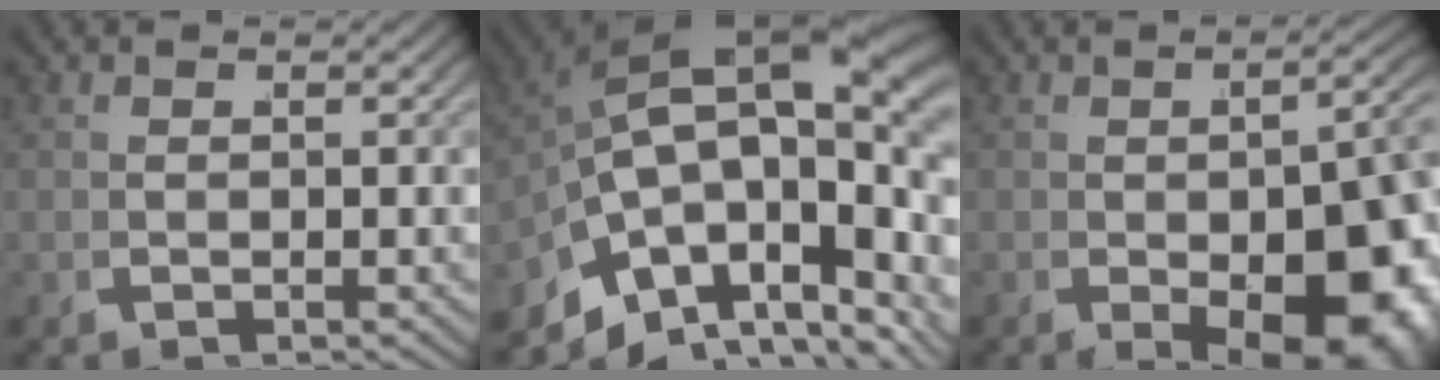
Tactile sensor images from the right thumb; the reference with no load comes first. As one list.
[{"total": 15.9, "force": [1.2, 9.0, 13.0], "torque": [-0.219, -0.012, 0.028]}, {"total": 13.6, "force": [-2.9, 7.5, 10.9], "torque": [-0.153, -0.041, -0.018]}]